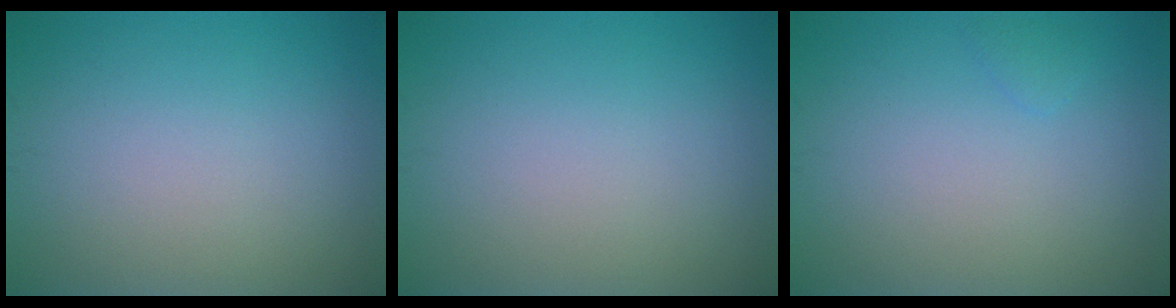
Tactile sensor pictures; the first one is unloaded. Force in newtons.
{"total": 0.0}
{"total": 0.6, "press": 0.6, "slide": 0.0}